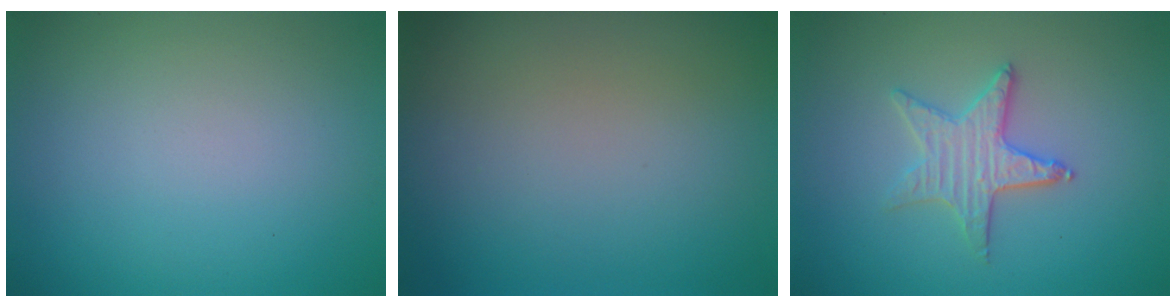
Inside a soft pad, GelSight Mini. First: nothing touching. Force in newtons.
{"total": 0.0}
{"total": 2.9, "press": 2.8, "slide": 0.8}